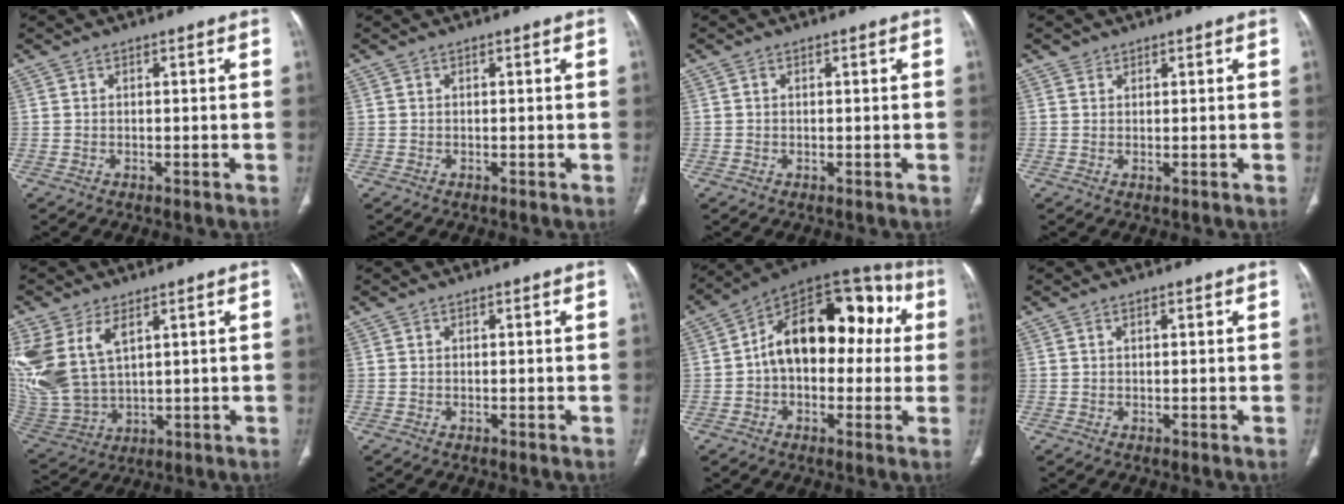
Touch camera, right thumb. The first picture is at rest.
{"total": 0.0}
{"total": 0.0}
{"total": 1.1, "force": [0.8, 0.8, 0.0], "torque": [0.011, -0.005, 0.009]}
{"total": 16.3, "force": [6.1, 9.6, 11.7], "torque": [-0.271, -0.017, 0.141]}
{"total": 0.0}
{"total": 21.0, "force": [2.4, 12.8, 16.5], "torque": [-0.203, 0.055, 0.024]}
{"total": 0.7, "force": [0.3, 0.3, 0.6], "torque": [-0.012, 0.004, 0.006]}